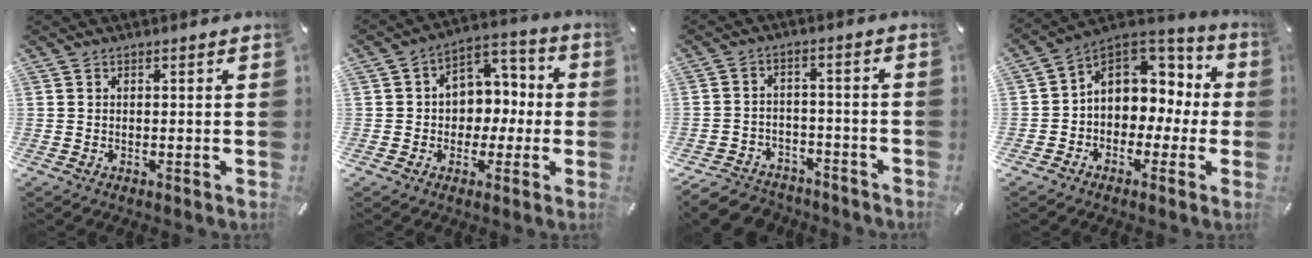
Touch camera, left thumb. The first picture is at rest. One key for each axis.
{"total": 8.4, "fx": -1.0, "fy": 7.8, "fz": 3.0, "tx": -0.033, "ty": 0.012, "tz": -0.019}
{"total": 5.6, "fx": -4.2, "fy": 3.3, "fz": 1.6, "tx": -0.032, "ty": 0.017, "tz": -0.081}
{"total": 9.7, "fx": 2.2, "fy": 8.3, "fz": 4.4, "tx": -0.076, "ty": -0.010, "tz": 0.049}